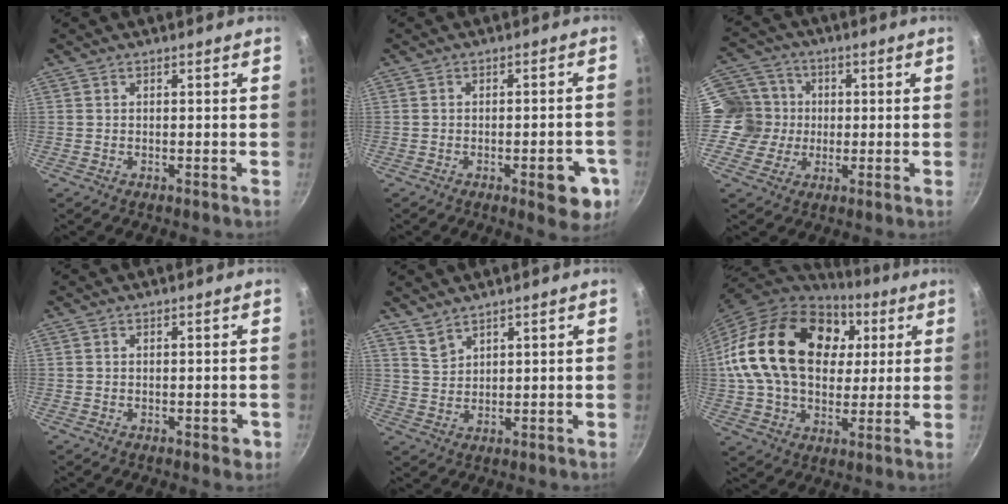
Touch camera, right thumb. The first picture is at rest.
{"total": 8.0, "force": [-3.1, 3.1, 6.7], "torque": [-0.057, 0.016, -0.035]}
{"total": 9.6, "force": [-0.2, 9.3, 2.5], "torque": [-0.016, 0.018, -0.024]}
{"total": 1.8, "force": [-0.5, 1.0, 1.3], "torque": [-0.007, 0.004, -0.005]}
{"total": 3.4, "force": [3.0, 1.2, 1.0], "torque": [-0.020, -0.016, 0.066]}
{"total": 27.2, "force": [6.2, 18.8, 18.7], "torque": [-0.323, 0.014, 0.106]}